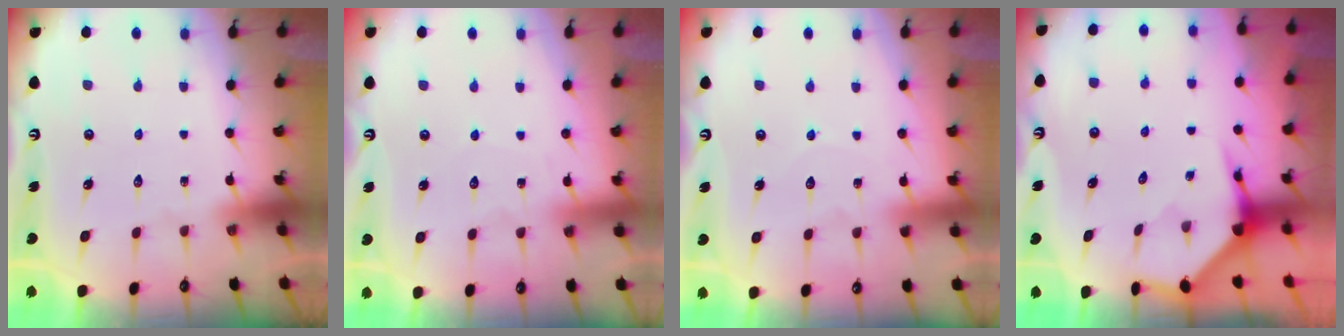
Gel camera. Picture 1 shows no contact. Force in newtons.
{"total": 4.5, "press": 4.4, "slide": 0.7}
{"total": 4.4, "press": 4.4, "slide": 0.4}
{"total": 4.0, "press": 3.9, "slide": 0.4}